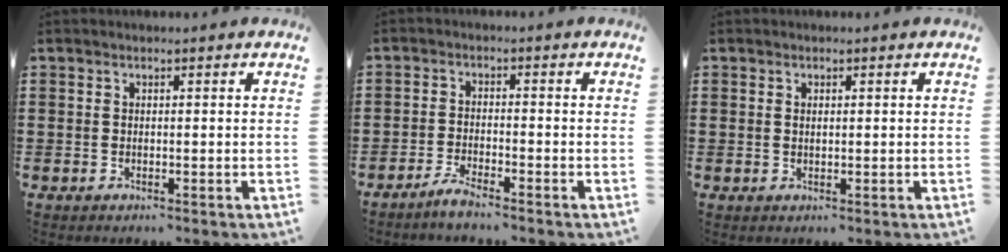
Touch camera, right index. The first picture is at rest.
{"total": 2.5, "force": [-2.3, 0.0, 0.8], "torque": [-0.016, 0.006, -0.045]}
{"total": 0.6, "force": [0.2, 0.3, 0.5], "torque": [-0.012, 0.000, 0.004]}